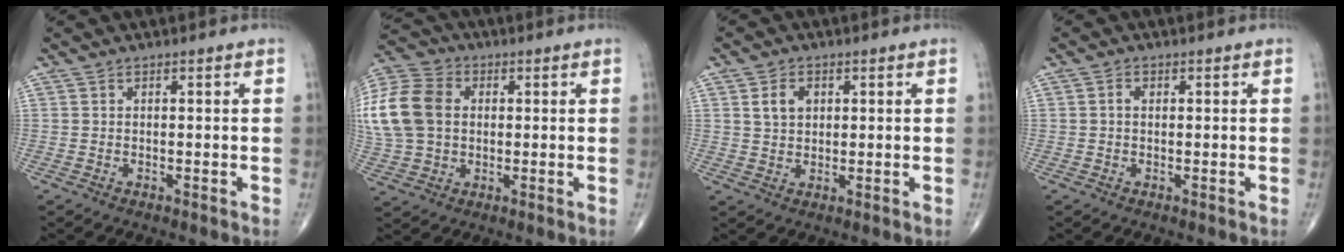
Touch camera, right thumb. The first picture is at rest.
{"total": 18.7, "force": [2.4, 14.2, 12.0], "torque": [-0.281, 0.028, 0.049]}
{"total": 4.1, "force": [1.4, 3.0, 2.5], "torque": [-0.032, -0.005, 0.025]}
{"total": 1.3, "force": [0.2, 0.9, 0.9], "torque": [-0.014, 0.005, 0.002]}